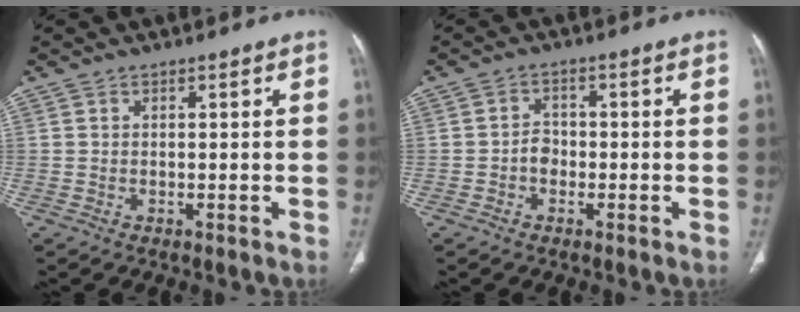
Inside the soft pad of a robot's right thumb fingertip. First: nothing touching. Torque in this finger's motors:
{"motor_torque": [0.06, -0.15, 0.36, 0.17, -0.02]}